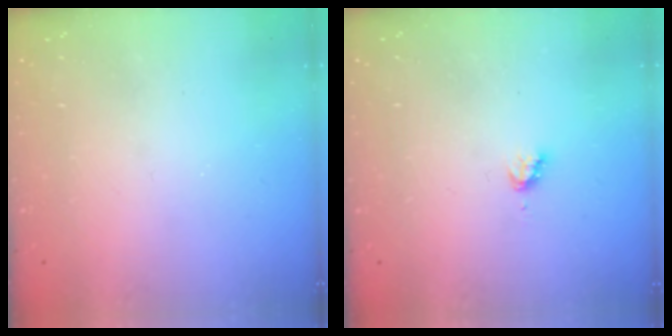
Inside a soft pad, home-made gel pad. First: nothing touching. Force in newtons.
{"total": 2.8, "press": 2.8, "slide": 0.3}